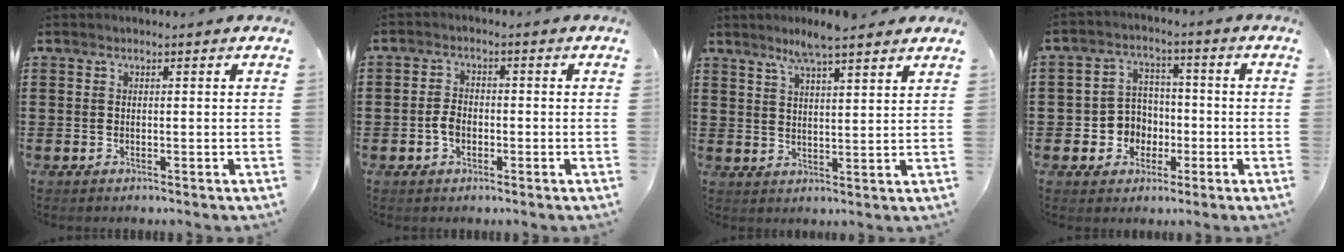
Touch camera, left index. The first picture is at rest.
{"total": 2.8, "force": [-0.9, 1.9, 1.9], "torque": [-0.045, 0.001, -0.020]}
{"total": 5.8, "force": [4.8, 0.0, 3.2], "torque": [-0.076, -0.010, 0.084]}
{"total": 5.5, "force": [-1.6, 5.1, 1.3], "torque": [-0.041, 0.016, -0.029]}